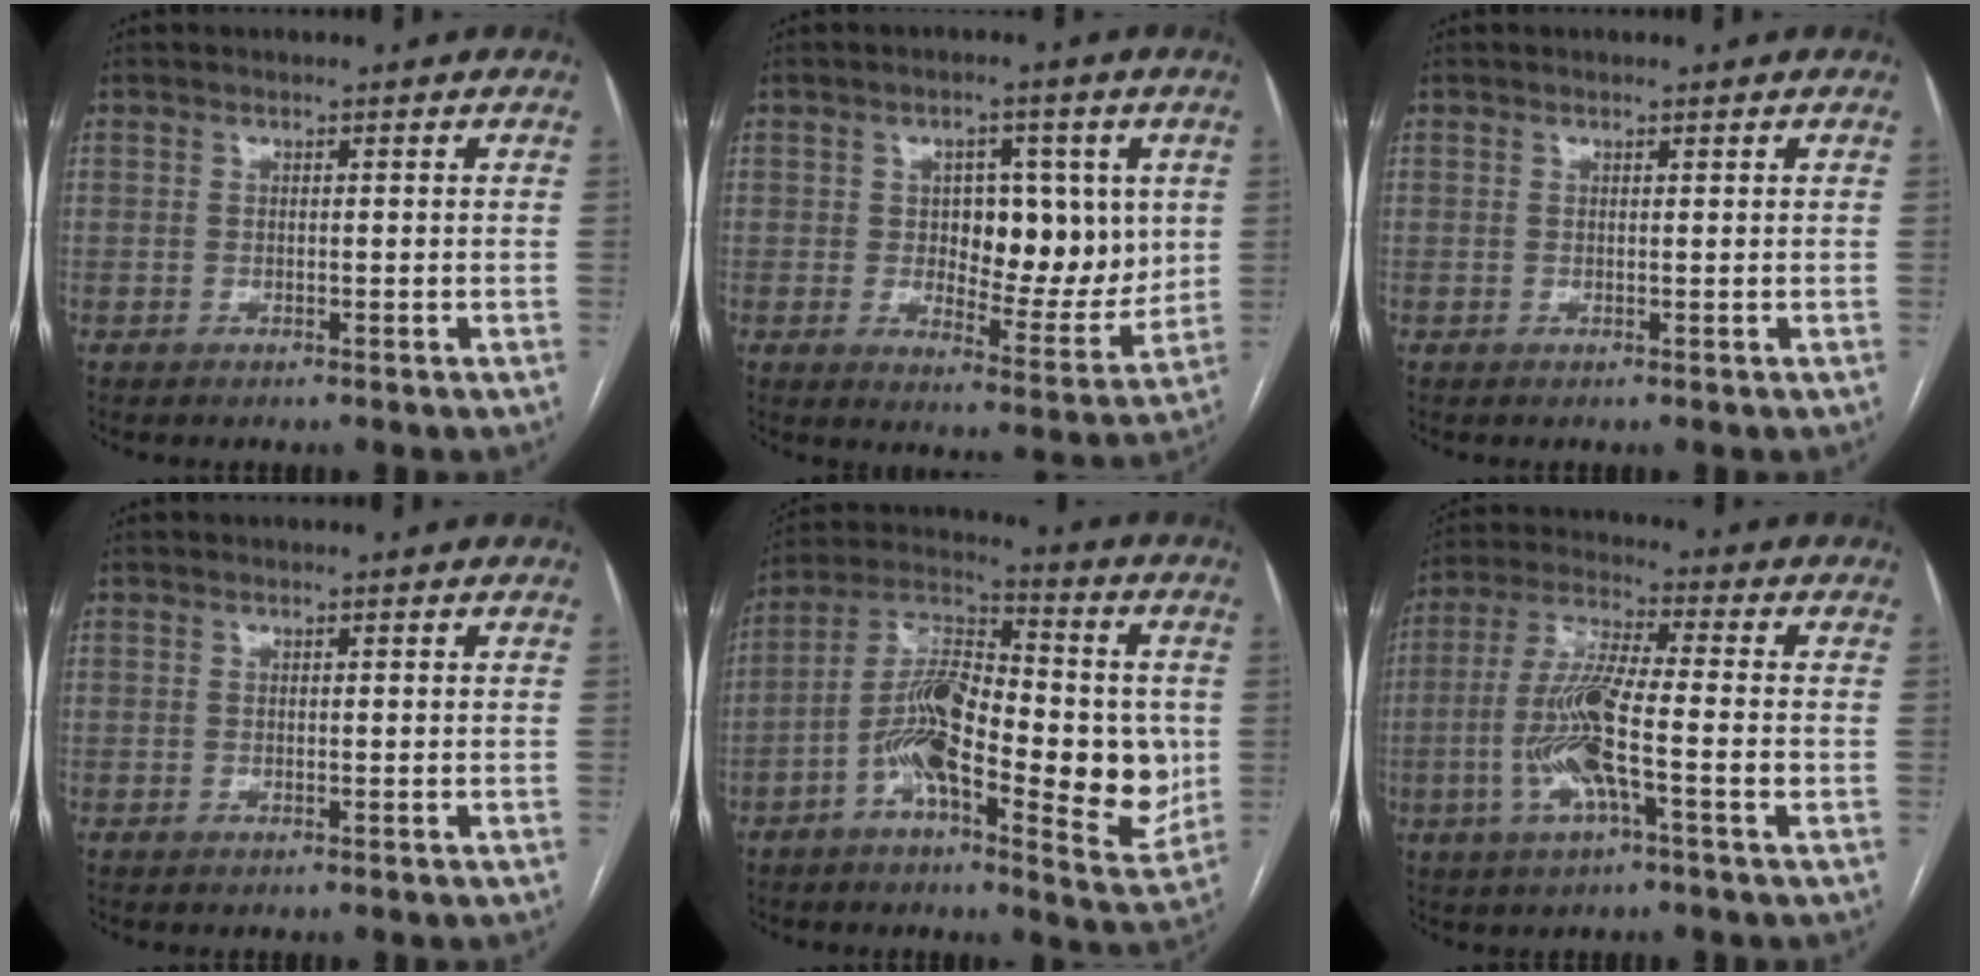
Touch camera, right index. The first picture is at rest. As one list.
[{"total": 11.3, "force": [1.7, 5.8, 9.6], "torque": [-0.120, 0.006, 0.037]}, {"total": 0.0}, {"total": 0.0}, {"total": 18.8, "force": [-2.9, 6.6, 17.4], "torque": [-0.283, 0.014, -0.050]}, {"total": 10.9, "force": [-2.6, 1.2, 10.5], "torque": [-0.216, 0.001, -0.055]}]